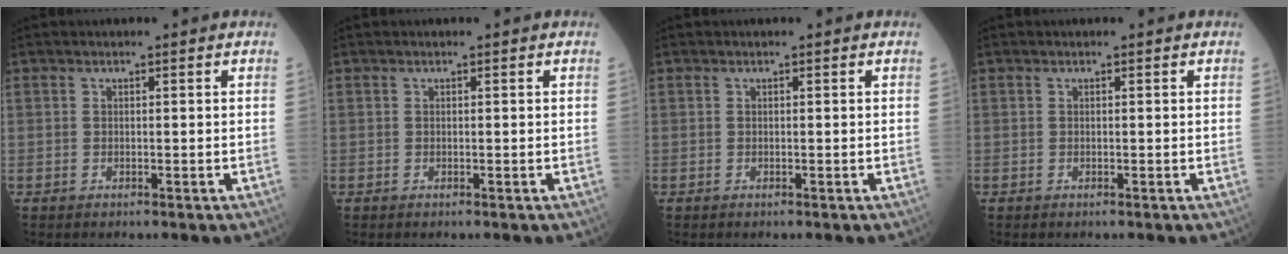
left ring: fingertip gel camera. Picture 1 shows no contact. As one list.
[{"total": 0.0}, {"total": 0.0}, {"total": 0.0}]